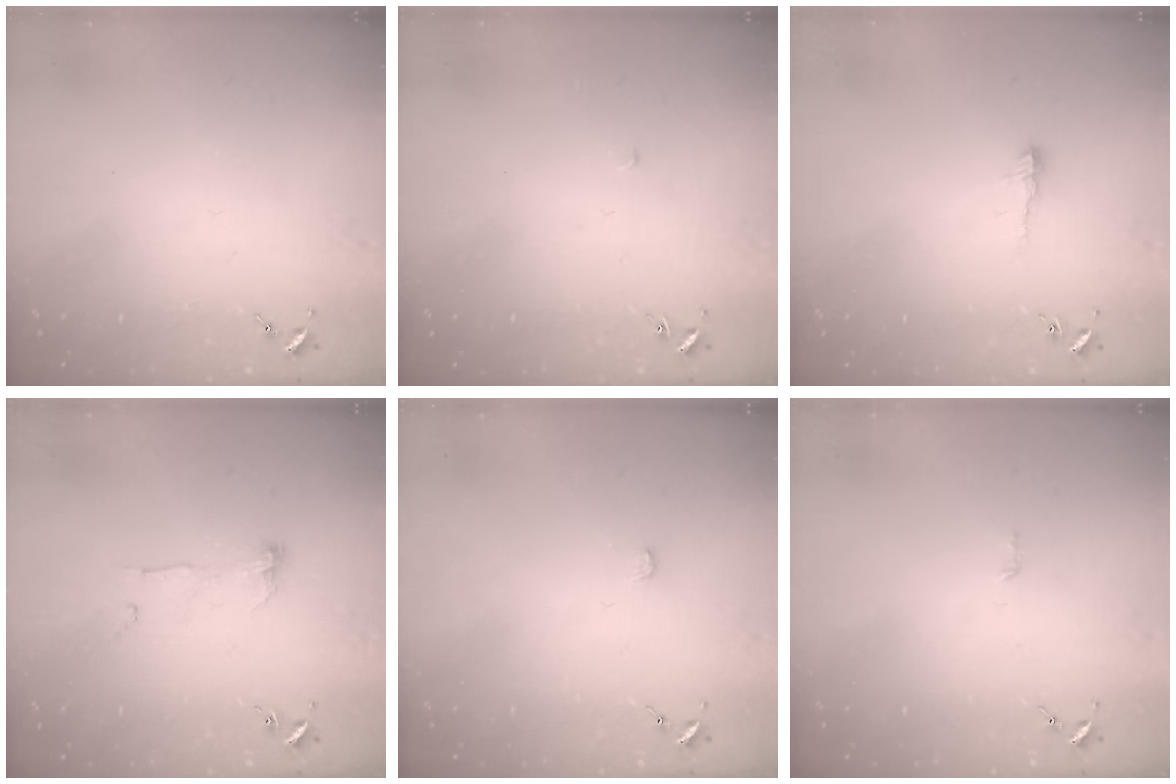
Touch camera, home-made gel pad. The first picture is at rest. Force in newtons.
{"total": 2.1, "press": 2.1, "slide": 0.1}
{"total": 4.7, "press": 4.7, "slide": 0.4}
{"total": 6.6, "press": 6.6, "slide": 0.3}
{"total": 0.8, "press": 0.8, "slide": 0.1}
{"total": 3.0, "press": 3.0, "slide": 0.2}